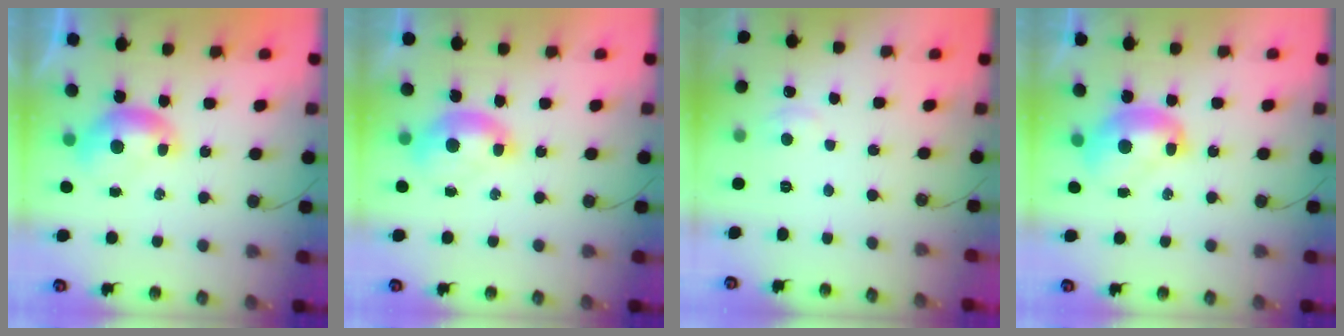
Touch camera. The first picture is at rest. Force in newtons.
{"total": 1.6, "press": 1.5, "slide": 0.6}
{"total": 3.4, "press": 3.4, "slide": 0.4}
{"total": 2.4, "press": 2.4, "slide": 0.3}